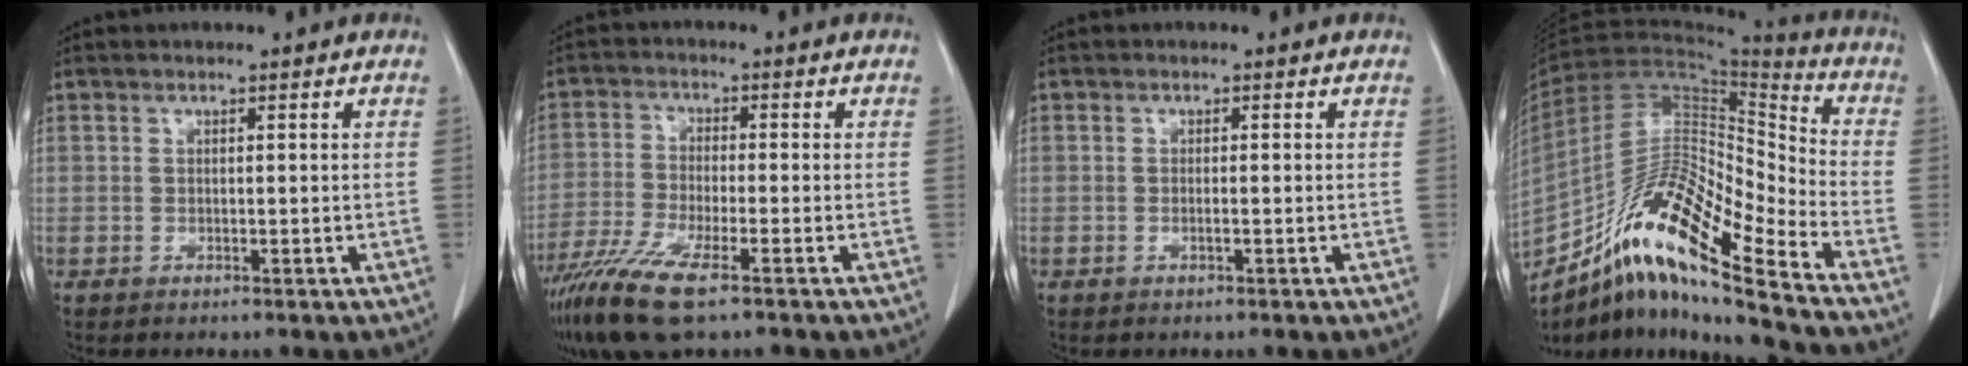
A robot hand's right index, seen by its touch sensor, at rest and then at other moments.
{"total": 10.2, "force": [-6.5, 1.6, 7.7], "torque": [-0.153, -0.025, -0.117]}
{"total": 0.6, "force": [-0.2, 0.0, 0.6], "torque": [-0.013, 0.000, -0.002]}
{"total": 19.1, "force": [-13.6, 1.6, 13.2], "torque": [-0.256, 0.001, -0.249]}